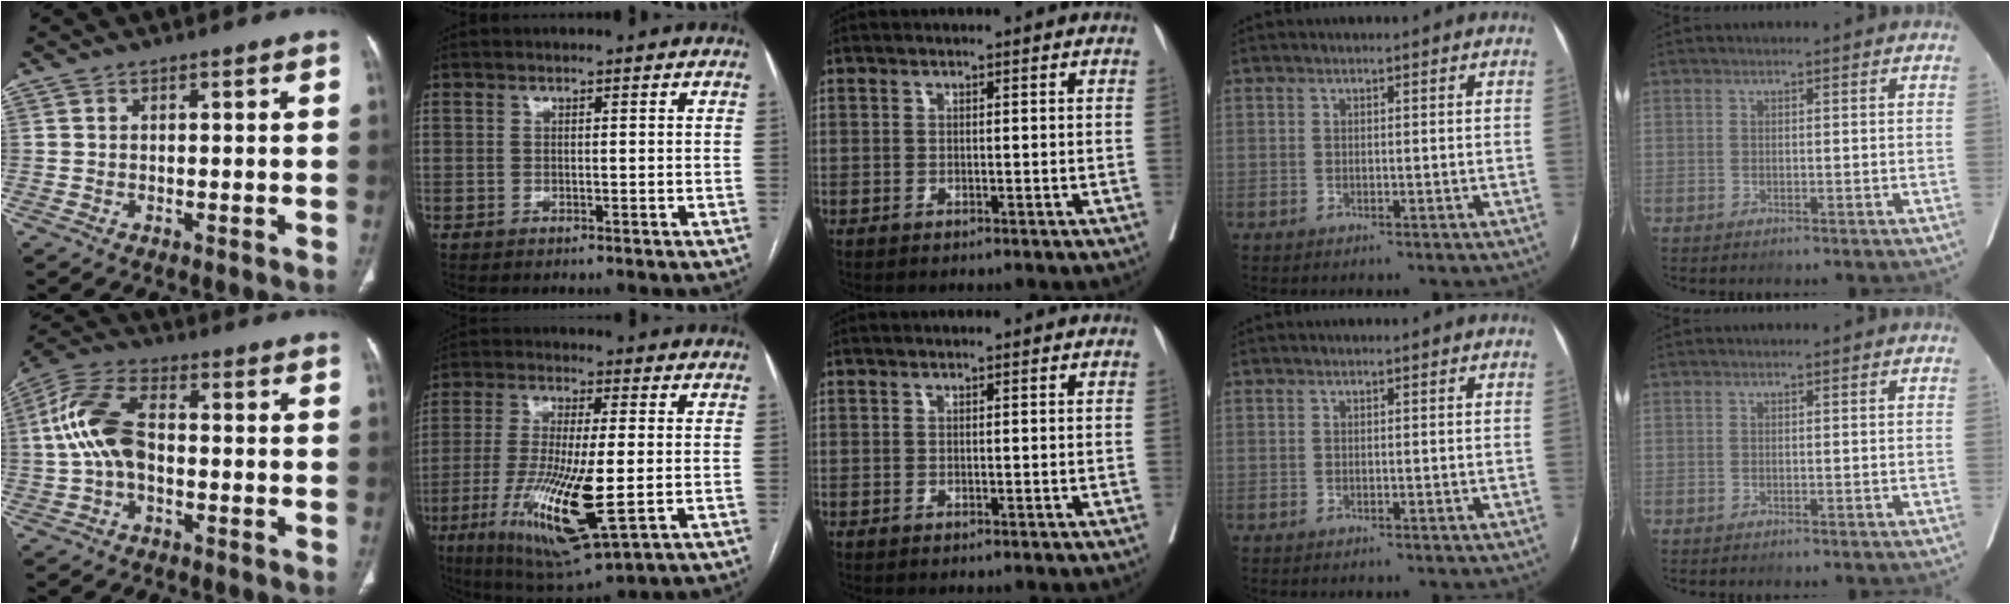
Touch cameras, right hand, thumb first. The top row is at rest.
{"thumb": {"total": 11.4, "force": [-0.5, 6.4, 9.4], "torque": [-0.204, 0.033, -0.014]}, "index": {"total": 16.3, "force": [-3.9, 2.8, 15.6], "torque": [-0.312, -0.031, -0.059]}}